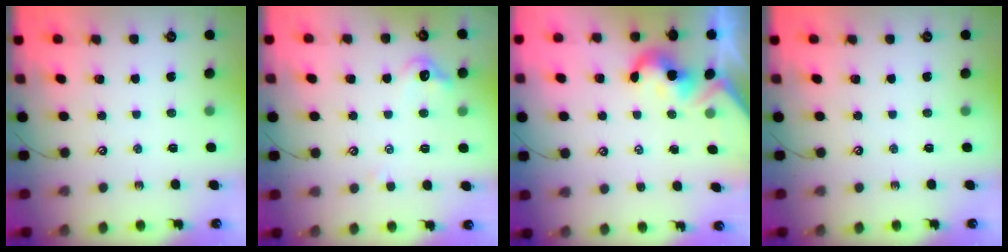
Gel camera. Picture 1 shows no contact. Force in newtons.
{"total": 1.3, "press": 1.1, "slide": 0.7}
{"total": 2.2, "press": 2.2, "slide": 0.4}
{"total": 0.0}